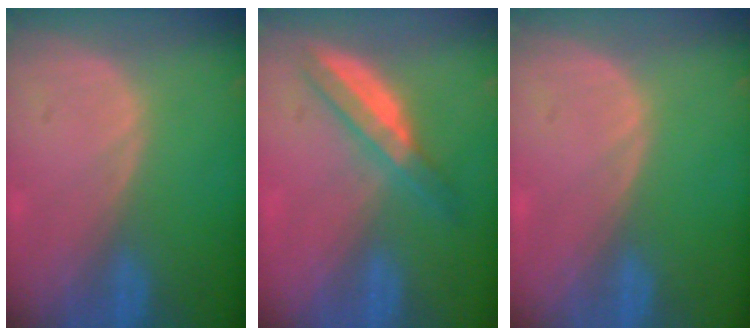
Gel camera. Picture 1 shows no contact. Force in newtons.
{"total": 5.8, "press": 5.2, "slide": 2.6}
{"total": 0.0}